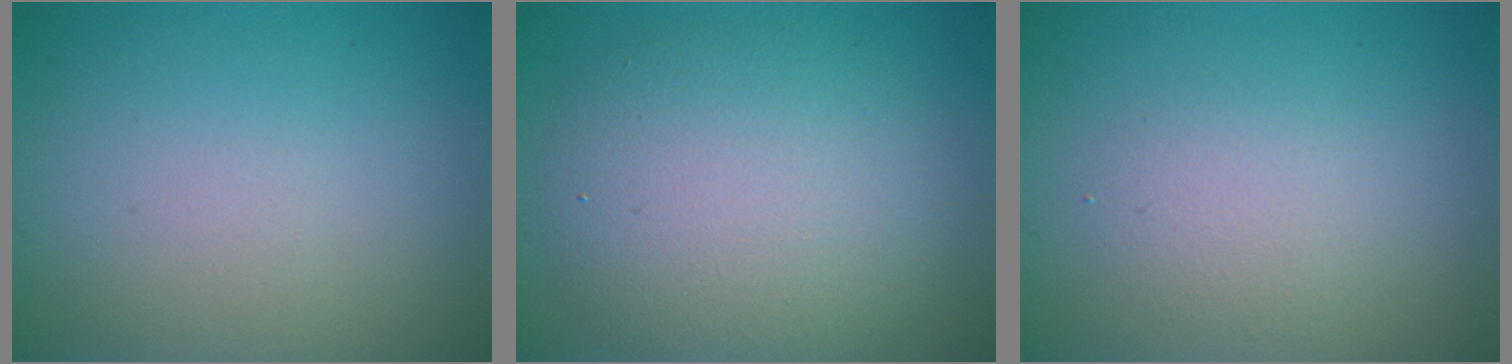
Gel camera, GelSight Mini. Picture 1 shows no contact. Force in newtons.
{"total": 7.4, "press": 7.4, "slide": 0.4}
{"total": 2.2, "press": 2.2, "slide": 0.1}